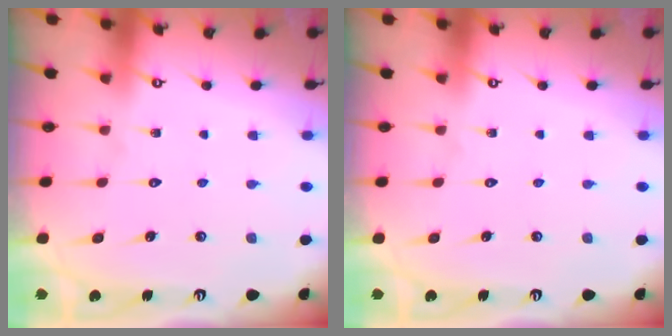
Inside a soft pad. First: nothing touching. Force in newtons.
{"total": 0.0}